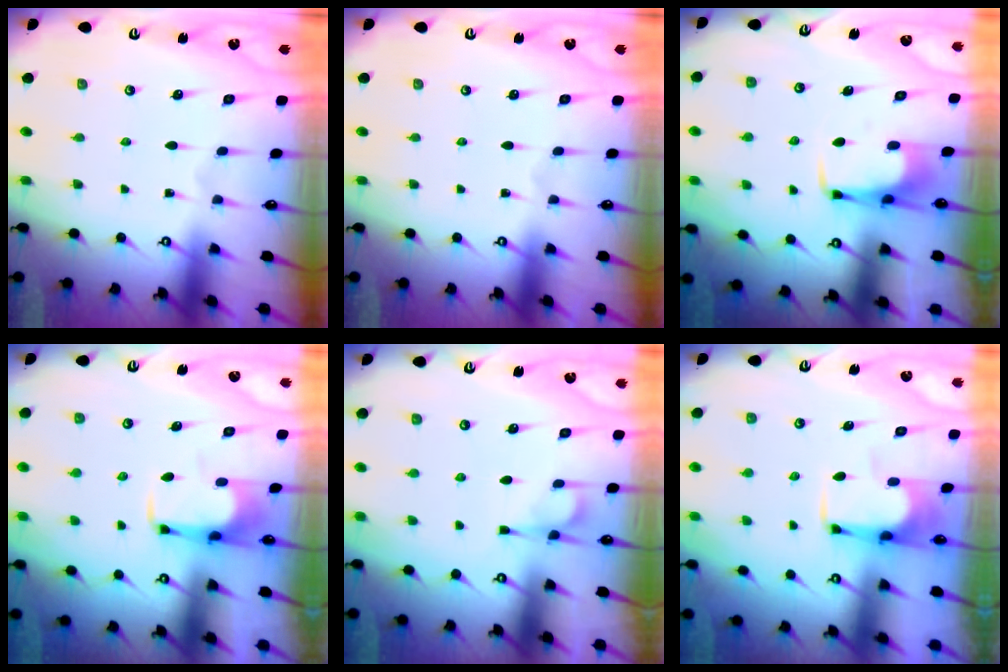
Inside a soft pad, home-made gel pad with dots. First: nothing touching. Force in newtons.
{"total": 0.0}
{"total": 2.9, "press": 2.9, "slide": 0.4}
{"total": 1.5, "press": 1.4, "slide": 0.4}
{"total": 1.6, "press": 1.0, "slide": 1.2}
{"total": 0.9, "press": 0.3, "slide": 0.8}